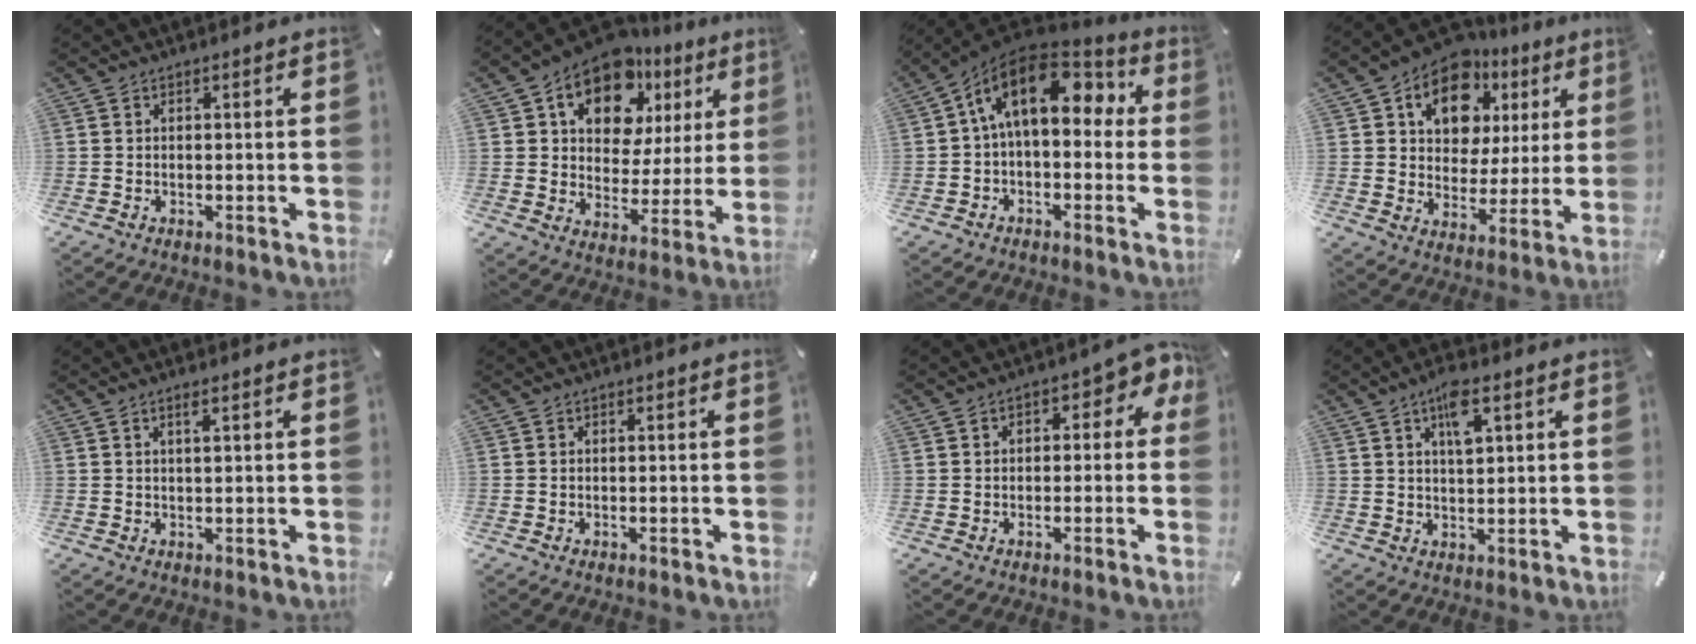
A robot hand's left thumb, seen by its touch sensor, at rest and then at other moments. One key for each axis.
{"total": 15.0, "fx": 8.7, "fy": 9.7, "fz": 7.4, "tx": -0.128, "ty": -0.046, "tz": 0.156}
{"total": 16.5, "fx": 4.7, "fy": 9.4, "fz": 12.7, "tx": -0.235, "ty": -0.017, "tz": 0.075}
{"total": 13.5, "fx": 6.6, "fy": 10.1, "fz": 6.0, "tx": -0.106, "ty": -0.031, "tz": 0.123}
{"total": 1.7, "fx": 0.8, "fy": 0.2, "fz": 1.5, "tx": -0.030, "ty": 0.000, "tz": 0.013}
{"total": 0.0}
{"total": 3.9, "fx": -0.5, "fy": 2.6, "fz": 2.9, "tx": -0.045, "ty": 0.015, "tz": -0.013}
{"total": 6.7, "fx": 3.3, "fy": 2.4, "fz": 5.3, "tx": -0.089, "ty": -0.003, "tz": 0.052}